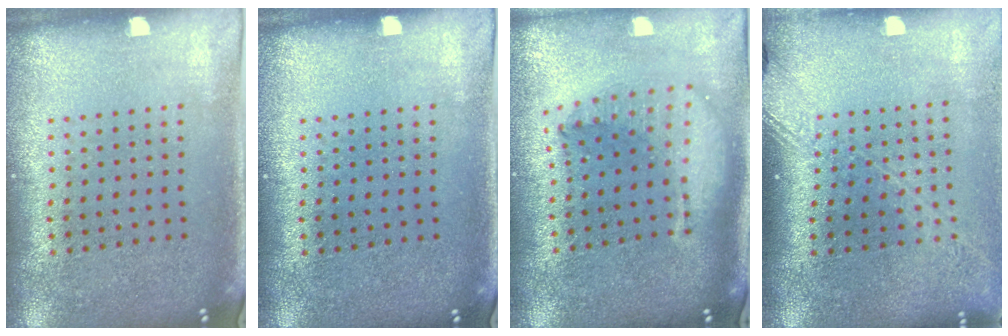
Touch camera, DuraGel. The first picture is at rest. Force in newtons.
{"total": 0.0}
{"total": 2.2, "press": 1.7, "slide": 1.3}
{"total": 2.1, "press": 1.6, "slide": 1.4}